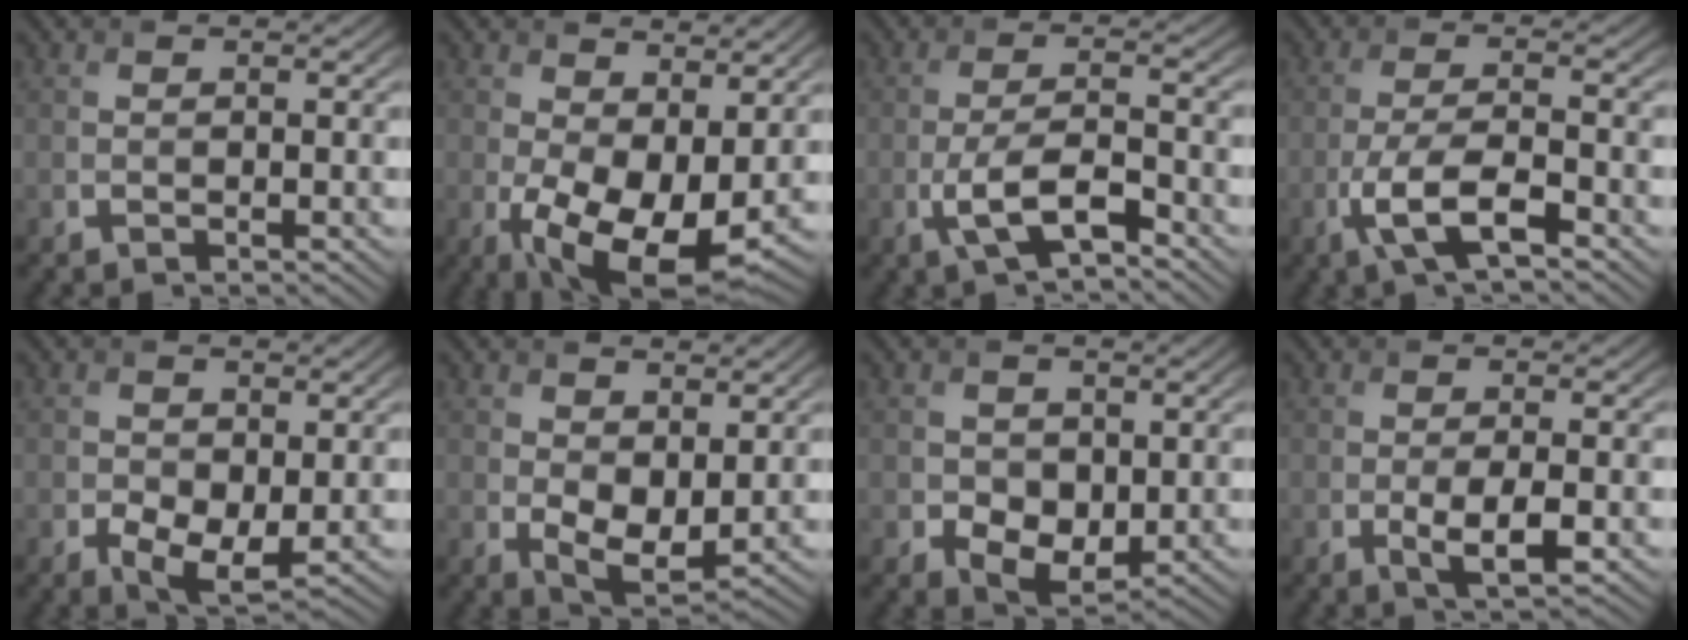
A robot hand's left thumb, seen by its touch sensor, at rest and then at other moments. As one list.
[{"total": 10.8, "force": [-0.8, 6.0, 8.9], "torque": [-0.172, -0.031, 0.000]}, {"total": 5.9, "force": [-3.0, 1.8, 4.8], "torque": [-0.101, 0.002, -0.059]}, {"total": 6.6, "force": [-3.4, 1.8, 5.3], "torque": [-0.113, 0.002, -0.071]}, {"total": 4.7, "force": [-1.1, 2.8, 3.6], "torque": [-0.068, -0.016, -0.018]}, {"total": 5.5, "force": [0.9, 3.3, 4.3], "torque": [-0.089, -0.015, 0.021]}, {"total": 4.7, "force": [-0.1, 3.7, 3.0], "torque": [-0.065, -0.014, 0.001]}, {"total": 3.6, "force": [-1.0, 1.1, 3.3], "torque": [-0.067, -0.010, -0.015]}]